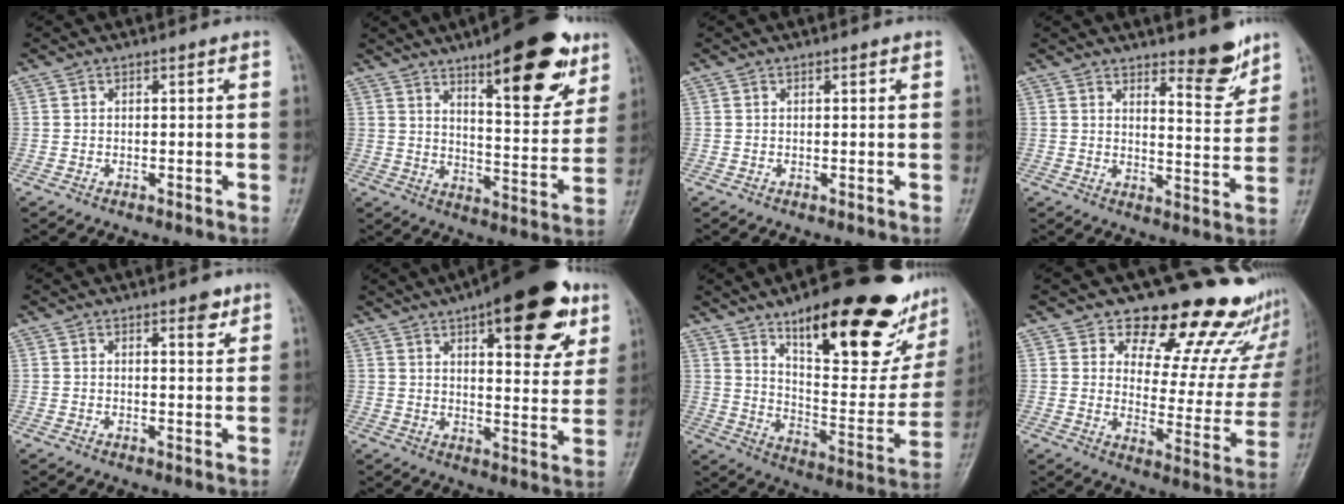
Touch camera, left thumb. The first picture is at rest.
{"total": 19.0, "force": [11.1, 6.1, 14.1], "torque": [-0.156, -0.058, 0.167]}
{"total": 0.6, "force": [0.3, 0.1, 0.4], "torque": [-0.007, -0.001, 0.004]}
{"total": 7.8, "force": [5.8, 2.0, 4.8], "torque": [-0.047, -0.052, 0.086]}
{"total": 3.5, "force": [2.2, 1.2, 2.4], "torque": [-0.021, -0.012, 0.029]}
{"total": 20.8, "force": [11.1, 7.7, 15.9], "torque": [-0.183, -0.032, 0.155]}
{"total": 31.9, "force": [18.7, 10.7, 23.5], "torque": [-0.292, -0.067, 0.285]}
{"total": 21.4, "force": [17.4, 9.3, 8.1], "torque": [-0.044, -0.126, 0.214]}